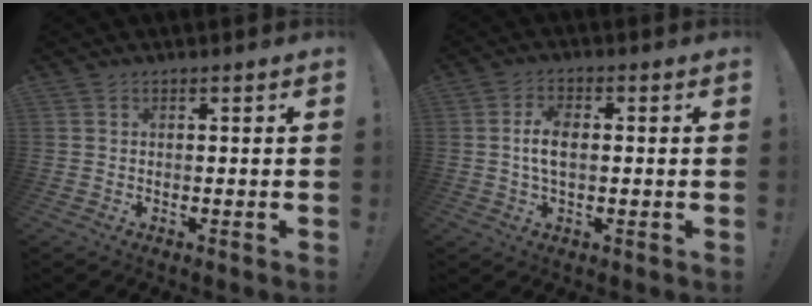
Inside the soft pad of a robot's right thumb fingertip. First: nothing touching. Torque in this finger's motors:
{"motor_torque": [-0.18, 0.43, 0.08, 0.14, 0.04]}